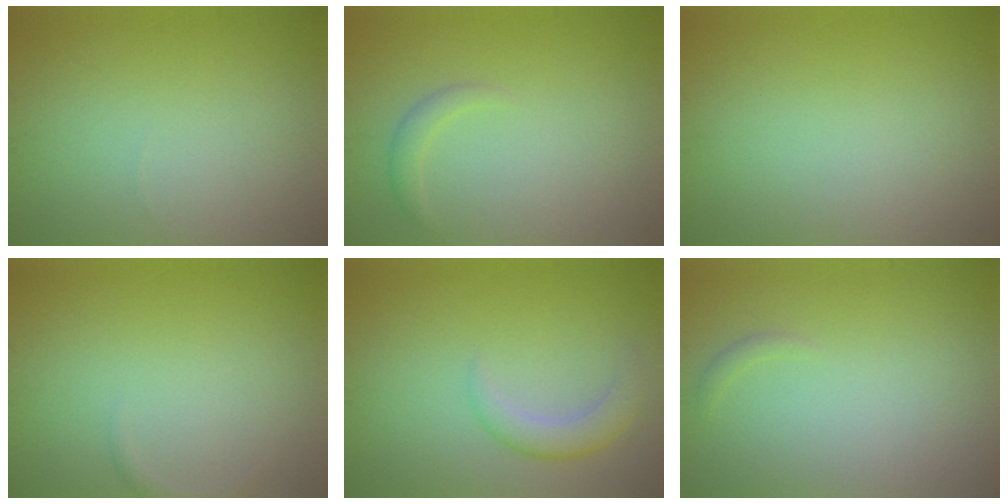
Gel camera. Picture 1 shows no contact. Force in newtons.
{"total": 1.2, "press": 1.2, "slide": 0.2}
{"total": 0.0}
{"total": 0.7, "press": 0.7, "slide": 0.0}
{"total": 2.6, "press": 2.6, "slide": 0.1}
{"total": 0.6, "press": 0.6, "slide": 0.1}